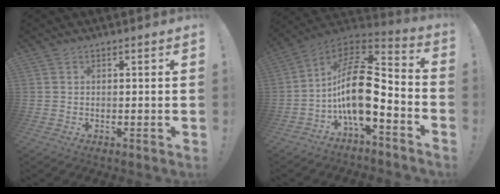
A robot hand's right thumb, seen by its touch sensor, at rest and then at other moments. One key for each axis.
{"total": 19.0, "fx": -1.9, "fy": 8.7, "fz": 16.8, "tx": -0.320, "ty": 0.011, "tz": -0.030}